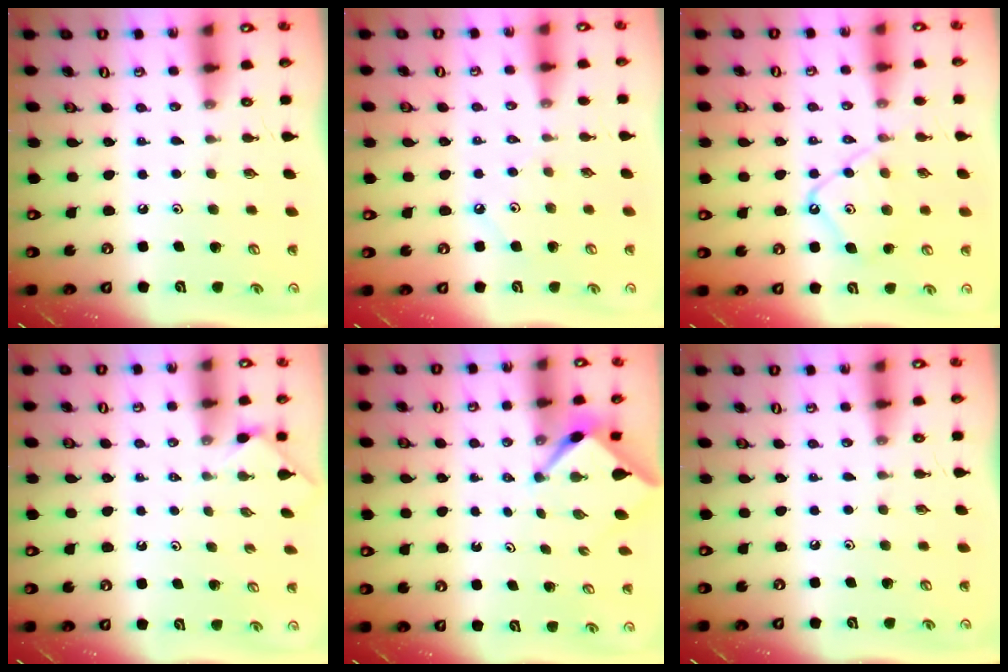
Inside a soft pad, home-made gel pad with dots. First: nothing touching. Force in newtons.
{"total": 2.9, "press": 2.9, "slide": 0.4}
{"total": 12.0, "press": 11.9, "slide": 1.2}
{"total": 1.0, "press": 0.9, "slide": 0.3}
{"total": 2.4, "press": 2.4, "slide": 0.3}
{"total": 0.0}